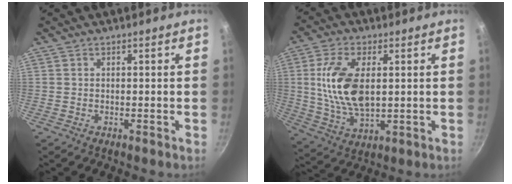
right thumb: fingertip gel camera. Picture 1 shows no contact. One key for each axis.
{"total": 14.1, "fx": 1.8, "fy": 7.3, "fz": 11.9, "tx": -0.235, "ty": -0.009, "tz": 0.042}